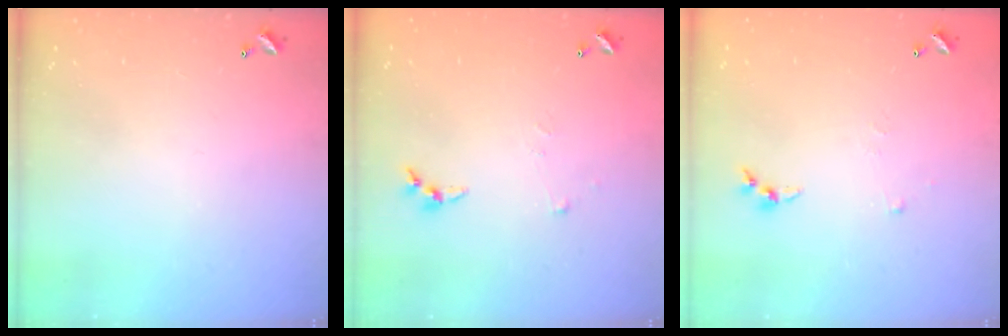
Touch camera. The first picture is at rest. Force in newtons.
{"total": 4.2, "press": 4.2, "slide": 0.5}
{"total": 3.3, "press": 3.3, "slide": 0.5}